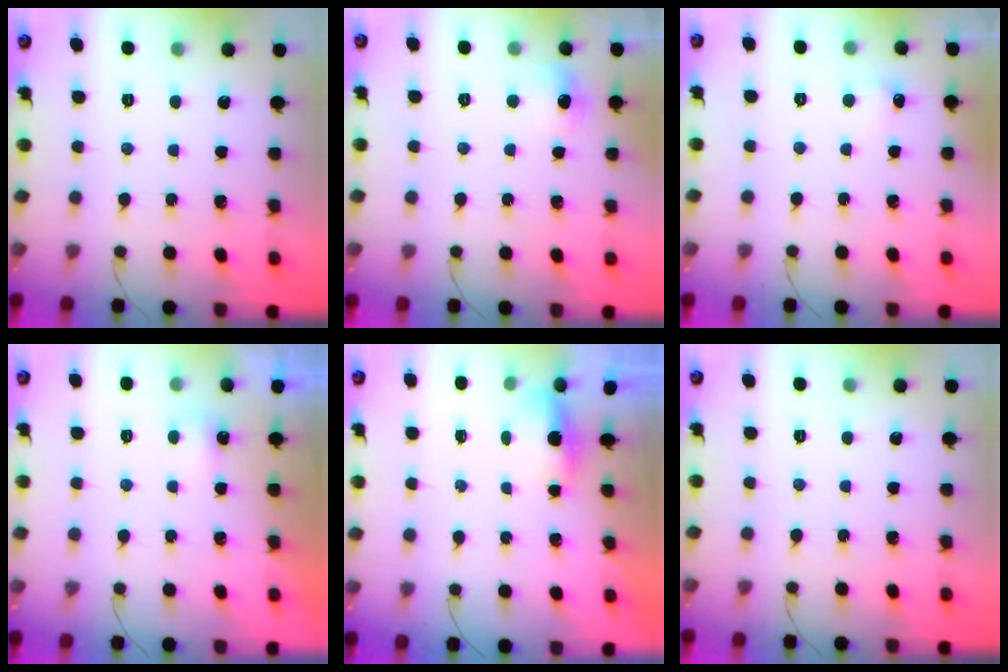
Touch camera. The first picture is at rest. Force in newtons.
{"total": 5.1, "press": 4.6, "slide": 2.1}
{"total": 4.0, "press": 3.9, "slide": 1.2}
{"total": 2.4, "press": 2.3, "slide": 0.5}
{"total": 3.3, "press": 3.1, "slide": 1.1}
{"total": 0.0}